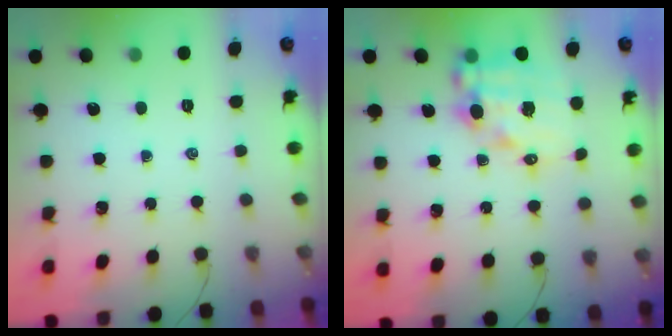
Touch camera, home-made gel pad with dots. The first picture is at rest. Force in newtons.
{"total": 13.9, "press": 13.5, "slide": 3.0}